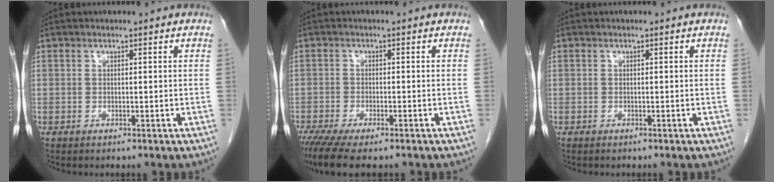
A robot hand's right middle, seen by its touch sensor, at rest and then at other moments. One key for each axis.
{"total": 9.0, "fx": -7.1, "fy": 1.8, "fz": 5.1, "tx": -0.077, "ty": -0.017, "tz": -0.112}
{"total": 0.0}